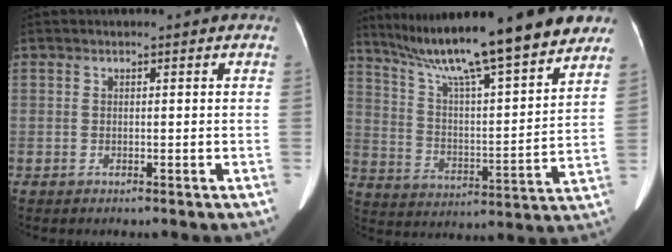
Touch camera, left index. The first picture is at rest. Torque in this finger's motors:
{"motor_torque": [0.24, -1.90, 1.06, 0.21]}